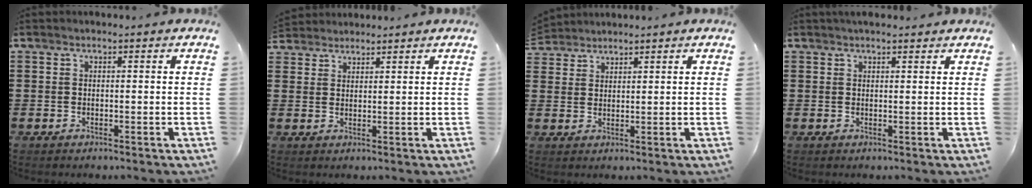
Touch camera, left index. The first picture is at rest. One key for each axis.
{"total": 2.1, "fx": 2.0, "fy": 0.4, "fz": -0.4, "tx": 0.001, "ty": 0.000, "tz": 0.041}
{"total": 2.1, "fx": 2.1, "fy": 0.2, "fz": -0.4, "tx": 0.002, "ty": -0.002, "tz": 0.042}
{"total": 1.3, "fx": 1.1, "fy": 0.3, "fz": 0.4, "tx": -0.010, "ty": 0.003, "tz": 0.022}